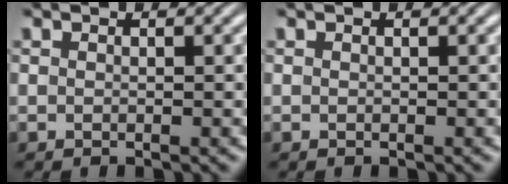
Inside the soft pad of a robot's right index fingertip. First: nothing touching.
{"total": 0.0}